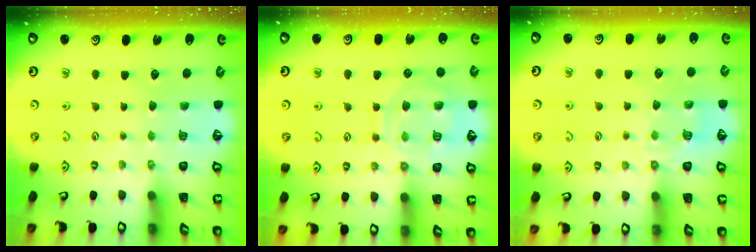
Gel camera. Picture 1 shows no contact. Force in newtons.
{"total": 12.8, "press": 12.8, "slide": 1.1}
{"total": 4.8, "press": 4.6, "slide": 1.3}